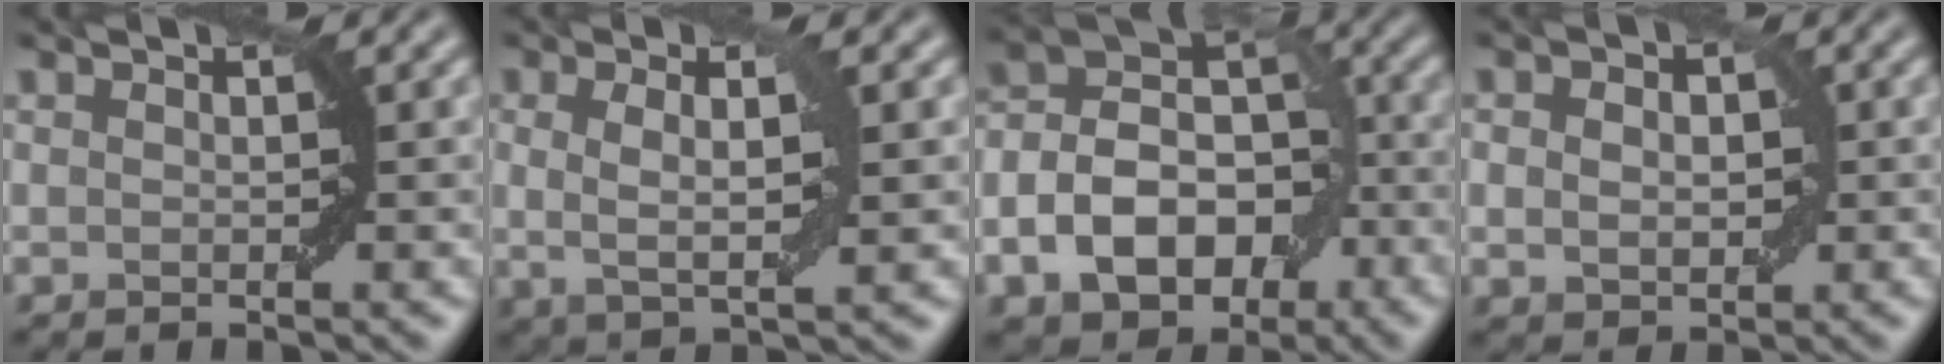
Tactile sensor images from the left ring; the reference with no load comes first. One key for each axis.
{"total": 3.5, "fx": 0.6, "fy": 0.9, "fz": 3.4, "tx": -0.064, "ty": -0.003, "tz": 0.011}
{"total": 10.0, "fx": -3.6, "fy": 6.8, "fz": 6.5, "tx": -0.109, "ty": 0.004, "tz": -0.066}
{"total": 3.0, "fx": 0.2, "fy": 2.2, "fz": 2.0, "tx": -0.029, "ty": 0.007, "tz": 0.001}